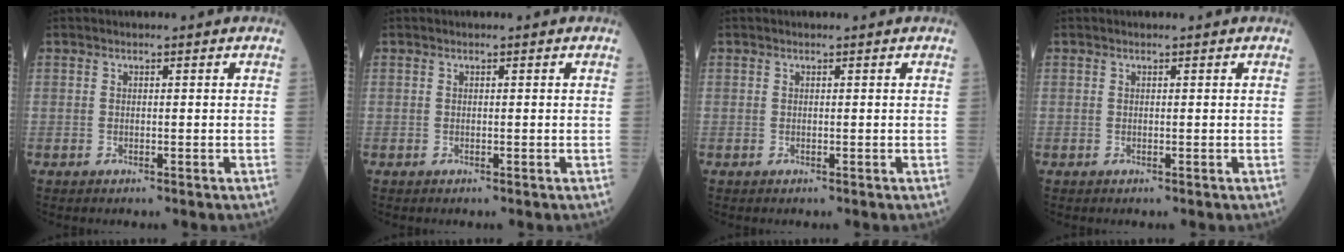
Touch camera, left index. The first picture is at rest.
{"total": 0.0}
{"total": 0.0}
{"total": 0.0}